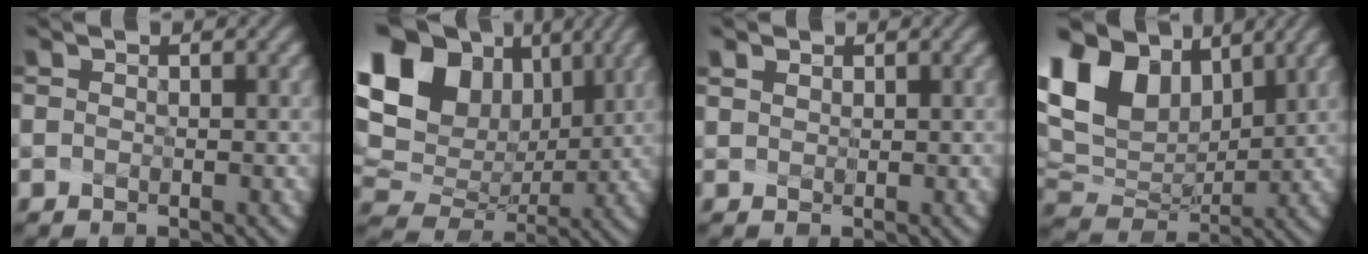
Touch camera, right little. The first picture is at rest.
{"total": 16.9, "force": [5.5, 12.6, 9.7], "torque": [-0.217, 0.041, 0.110]}
{"total": 0.9, "force": [0.7, 0.5, 0.2], "torque": [-0.013, 0.014, 0.015]}
{"total": 11.6, "force": [4.8, 7.4, 7.5], "torque": [-0.172, 0.018, 0.097]}